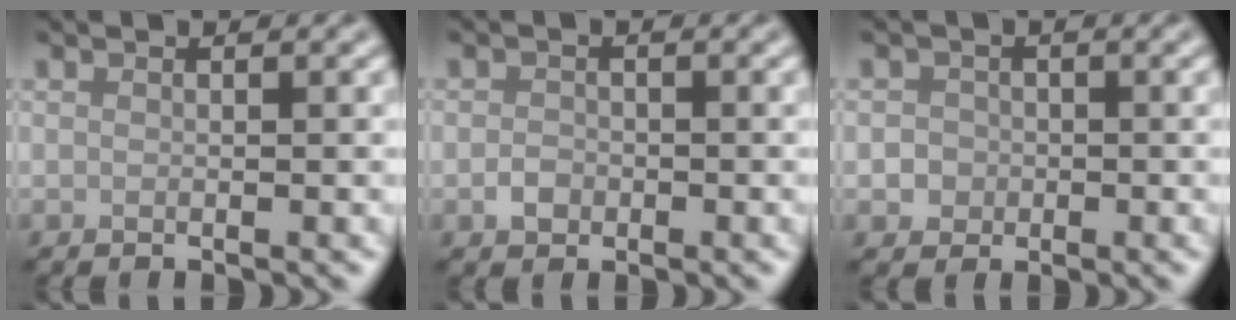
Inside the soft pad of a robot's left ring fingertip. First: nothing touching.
{"total": 1.4, "force": [-0.6, 1.1, 0.6], "torque": [-0.007, 0.000, -0.014]}
{"total": 2.2, "force": [-0.4, 2.0, 0.5], "torque": [0.012, 0.006, -0.018]}